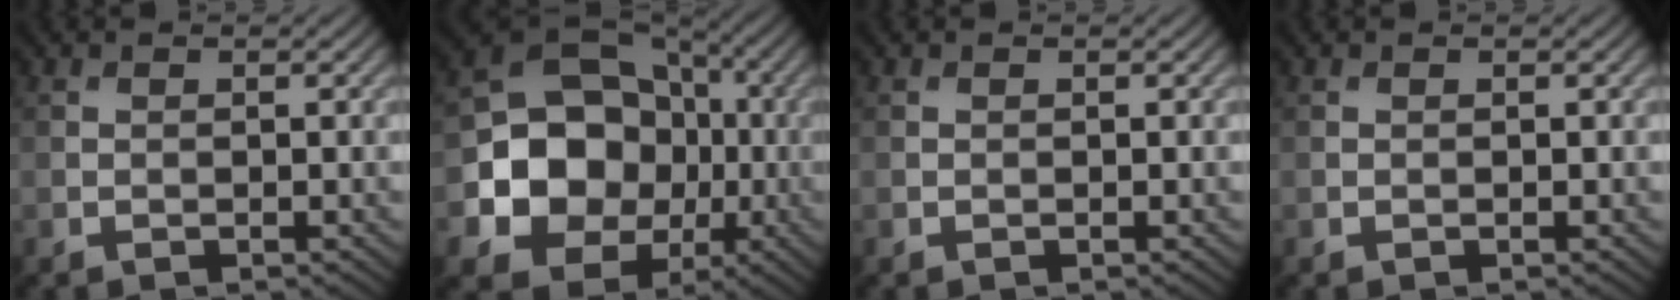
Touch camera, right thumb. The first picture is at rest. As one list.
[{"total": 13.4, "force": [-2.2, 11.3, 6.9], "torque": [-0.144, -0.016, -0.046]}, {"total": 0.0}, {"total": 0.0}]